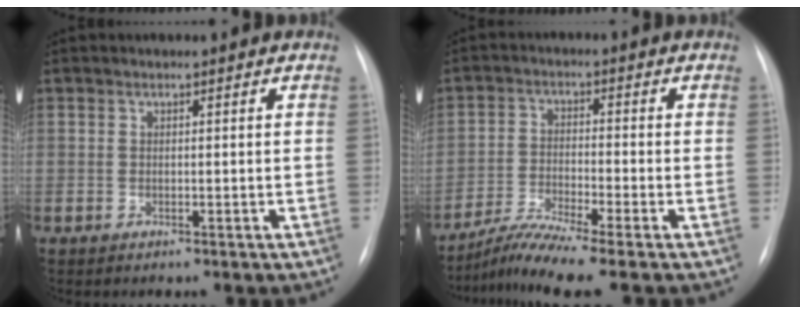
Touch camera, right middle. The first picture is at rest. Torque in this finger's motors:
{"motor_torque": [0.00, 0.17, 0.00, 0.01]}